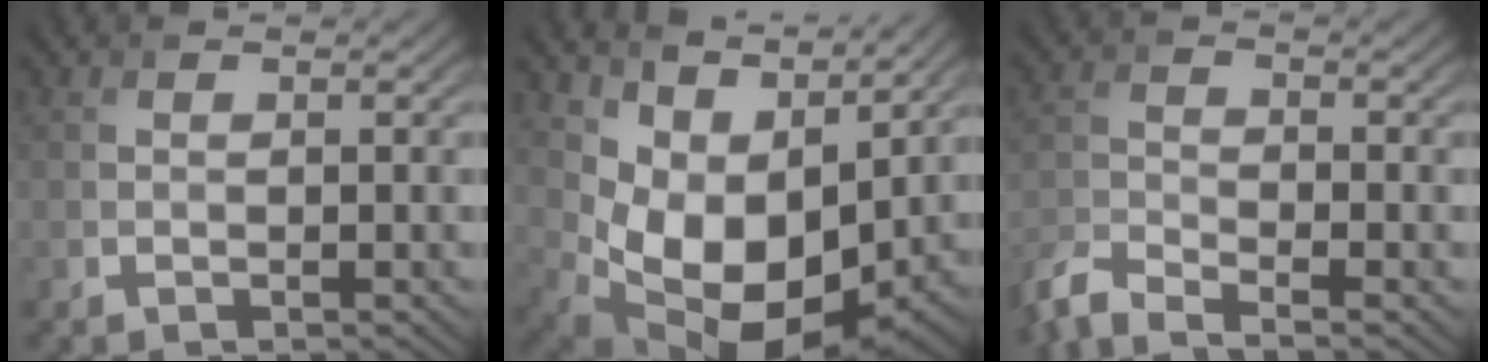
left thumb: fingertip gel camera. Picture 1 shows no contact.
{"total": 12.2, "force": [4.3, 7.6, 8.6], "torque": [-0.174, -0.019, 0.087]}
{"total": 5.9, "force": [-5.0, 1.2, 2.9], "torque": [-0.070, -0.012, -0.112]}